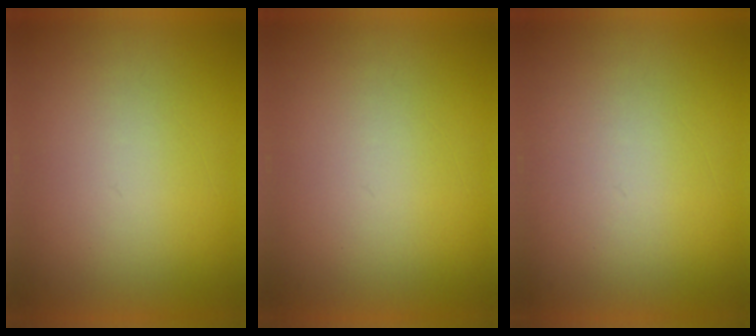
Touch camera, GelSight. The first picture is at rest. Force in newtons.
{"total": 0.0}
{"total": 1.3}